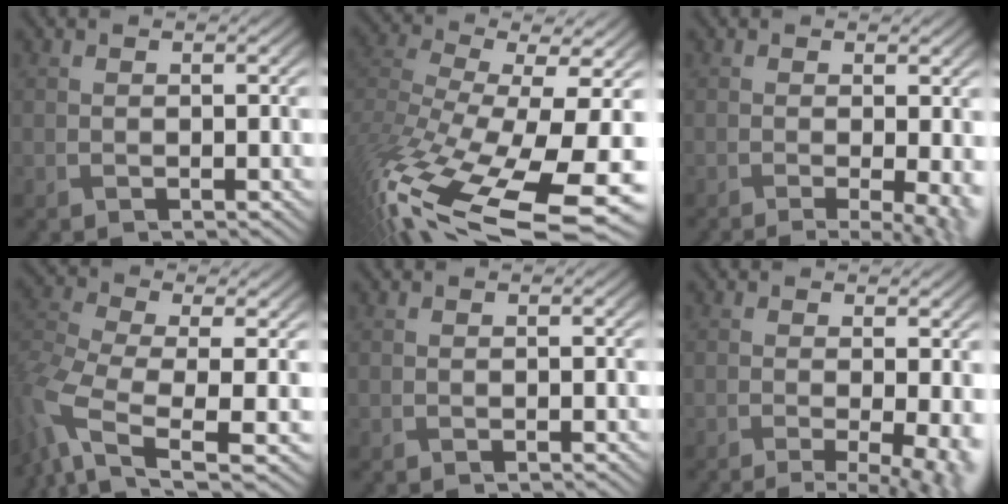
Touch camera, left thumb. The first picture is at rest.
{"total": 15.0, "force": [-7.4, 5.3, 11.9], "torque": [-0.316, -0.043, -0.099]}
{"total": 4.7, "force": [-1.8, 1.3, 4.2], "torque": [-0.052, -0.009, -0.016]}
{"total": 6.9, "force": [-1.9, 2.8, 6.1], "torque": [-0.155, -0.016, -0.049]}
{"total": 0.0}
{"total": 6.3, "force": [-2.3, 1.9, 5.5], "torque": [-0.068, -0.010, -0.019]}